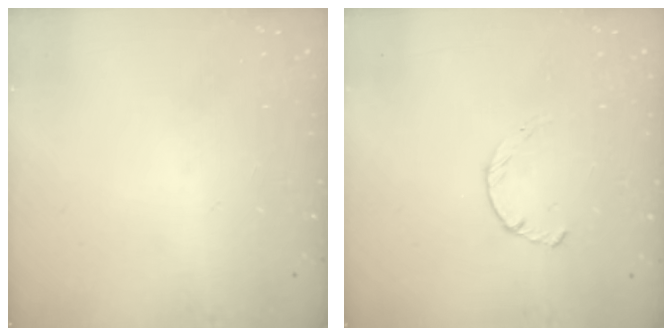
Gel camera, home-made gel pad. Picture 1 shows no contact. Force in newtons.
{"total": 2.2, "press": 2.2, "slide": 0.4}